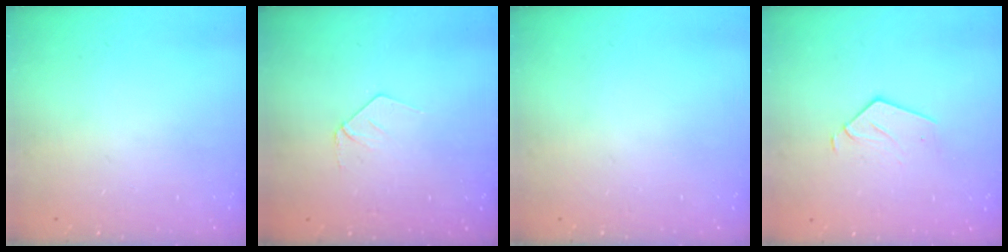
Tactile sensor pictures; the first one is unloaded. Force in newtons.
{"total": 4.0, "press": 4.0, "slide": 0.3}
{"total": 0.0}
{"total": 3.6, "press": 3.6, "slide": 0.3}